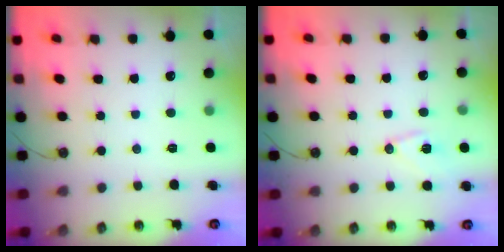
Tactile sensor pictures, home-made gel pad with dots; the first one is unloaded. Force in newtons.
{"total": 9.1, "press": 9.1, "slide": 0.8}